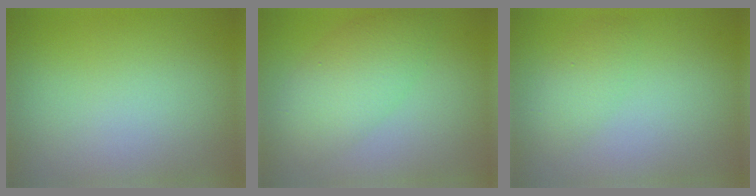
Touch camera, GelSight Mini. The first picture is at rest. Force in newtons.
{"total": 5.3, "press": 5.3, "slide": 0.2}
{"total": 2.0, "press": 2.0, "slide": 0.2}